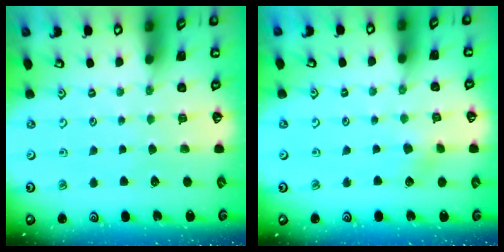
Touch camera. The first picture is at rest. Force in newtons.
{"total": 3.2, "press": 3.1, "slide": 0.5}